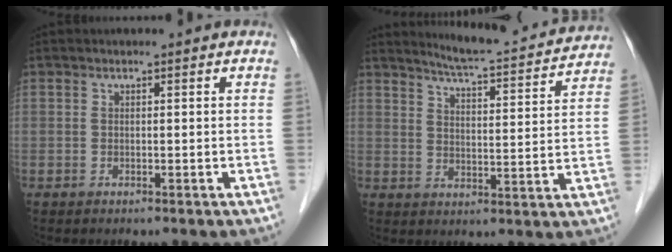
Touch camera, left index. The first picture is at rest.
{"total": 14.3, "force": [13.6, 0.8, 4.3], "torque": [-0.068, -0.021, 0.173]}